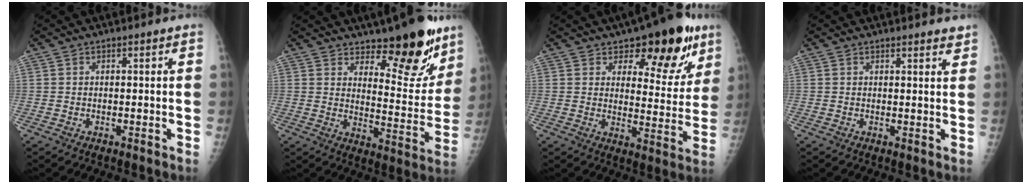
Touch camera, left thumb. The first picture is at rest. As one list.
[{"total": 14.2, "force": [10.5, 5.4, 8.0], "torque": [-0.051, -0.087, 0.155]}, {"total": 14.9, "force": [9.1, 7.3, 9.2], "torque": [-0.054, -0.050, 0.127]}, {"total": 2.9, "force": [2.7, 0.6, 0.9], "torque": [-0.003, -0.014, 0.025]}]